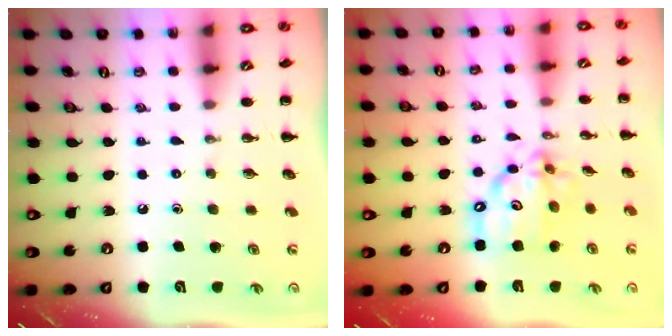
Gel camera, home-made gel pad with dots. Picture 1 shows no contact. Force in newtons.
{"total": 13.4, "press": 12.8, "slide": 3.9}